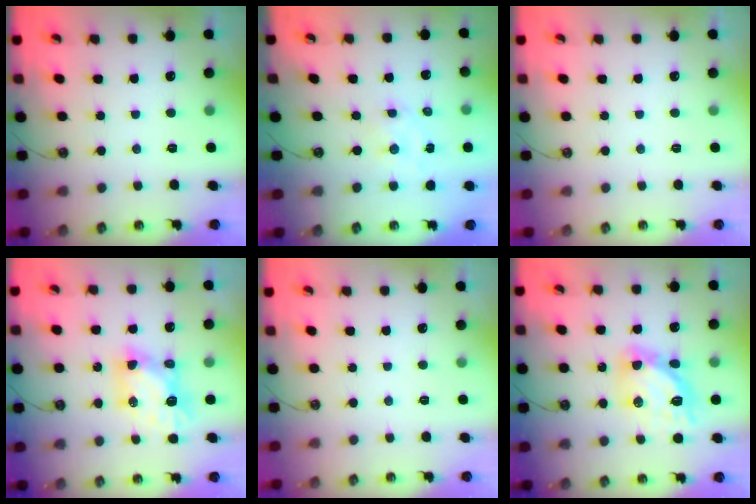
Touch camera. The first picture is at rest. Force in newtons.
{"total": 1.8, "press": 1.7, "slide": 0.4}
{"total": 0.0}
{"total": 7.0, "press": 7.0, "slide": 0.3}
{"total": 0.0}
{"total": 12.0, "press": 12.0, "slide": 1.3}